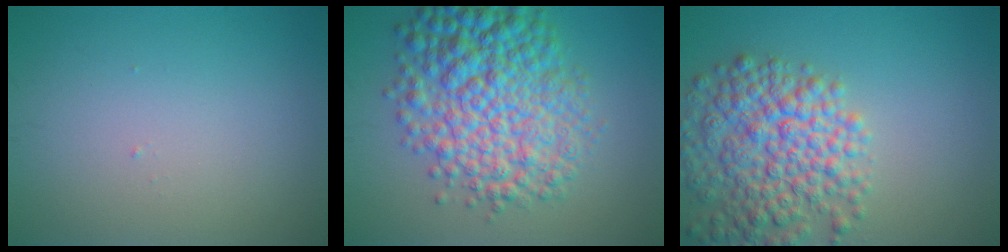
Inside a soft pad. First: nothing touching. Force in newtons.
{"total": 9.7, "press": 9.7, "slide": 0.1}
{"total": 7.7, "press": 7.7, "slide": 0.4}